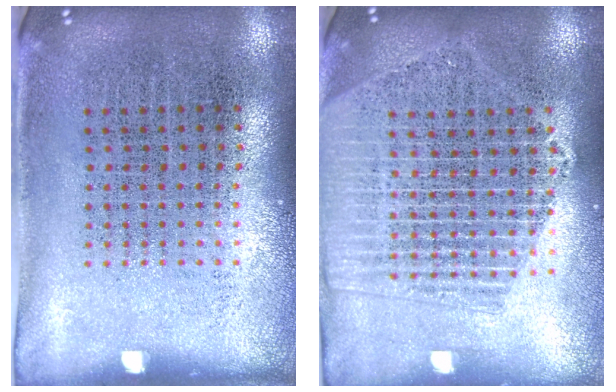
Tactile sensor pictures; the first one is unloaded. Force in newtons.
{"total": 2.1, "press": 1.9, "slide": 0.9}